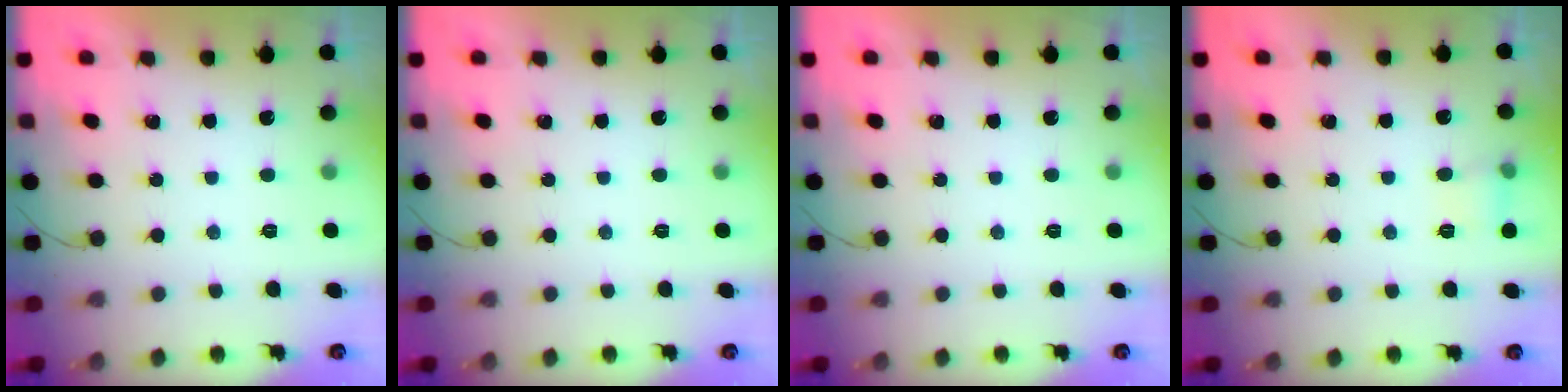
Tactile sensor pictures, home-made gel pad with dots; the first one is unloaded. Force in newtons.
{"total": 0.0}
{"total": 0.0}
{"total": 6.2, "press": 5.7, "slide": 2.3}